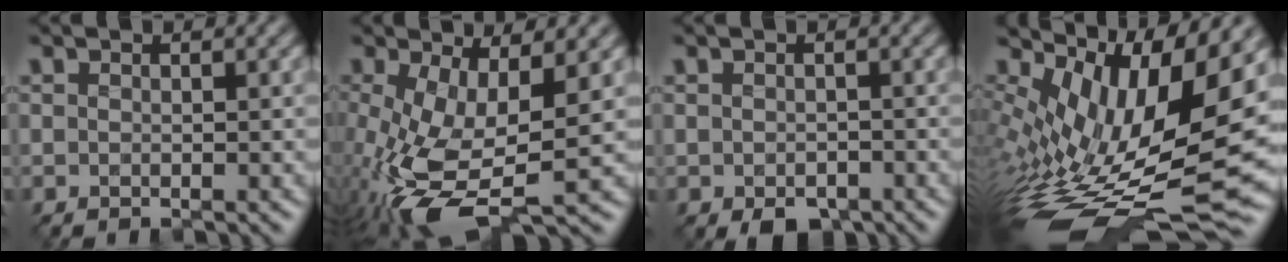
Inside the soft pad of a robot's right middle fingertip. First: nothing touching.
{"total": 9.0, "force": [-2.4, 3.9, 7.7], "torque": [-0.178, -0.023, -0.035]}
{"total": 2.4, "force": [-1.9, 1.1, 1.0], "torque": [-0.019, -0.011, -0.025]}
{"total": 13.8, "force": [0.3, 5.7, 12.5], "torque": [-0.227, -0.015, 0.024]}